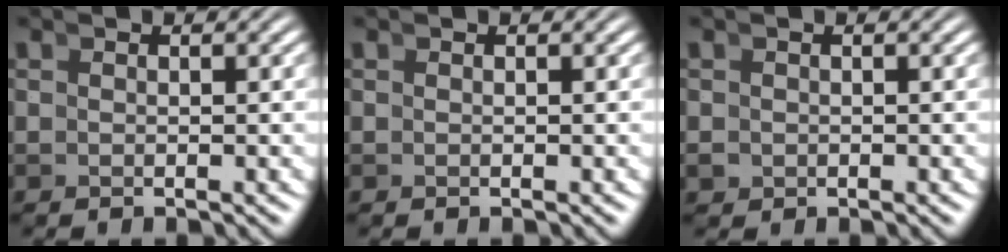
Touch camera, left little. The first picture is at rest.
{"total": 0.0}
{"total": 0.7, "force": [-0.4, 0.6, 0.1], "torque": [-0.003, -0.010, -0.001]}